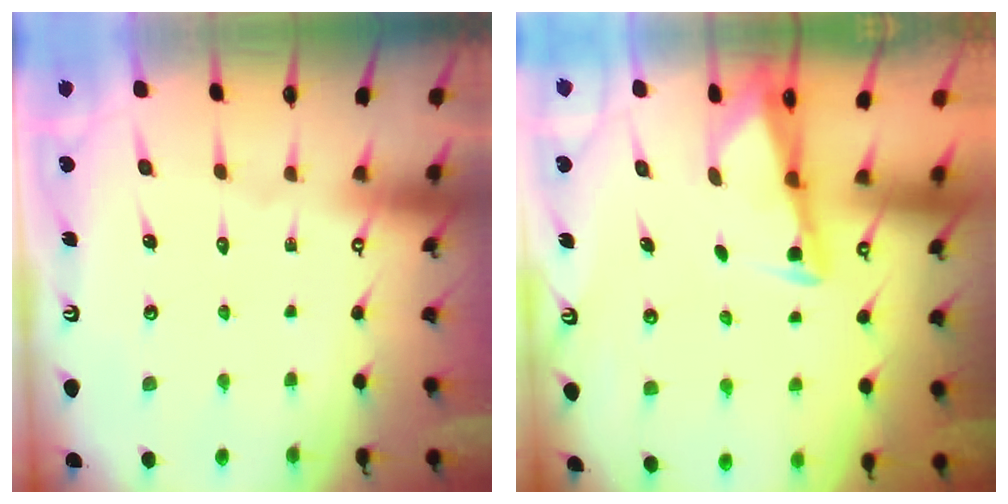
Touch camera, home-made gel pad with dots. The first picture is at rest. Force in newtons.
{"total": 2.8, "press": 2.8, "slide": 0.2}